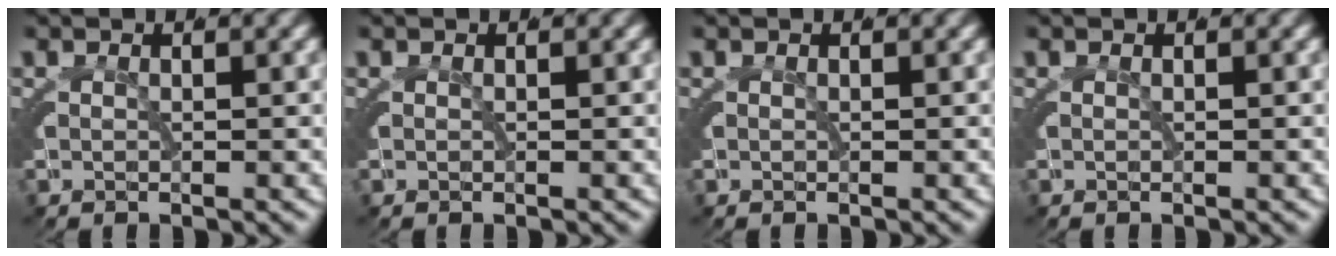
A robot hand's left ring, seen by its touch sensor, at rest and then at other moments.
{"total": 0.0}
{"total": 0.0}
{"total": 0.0}